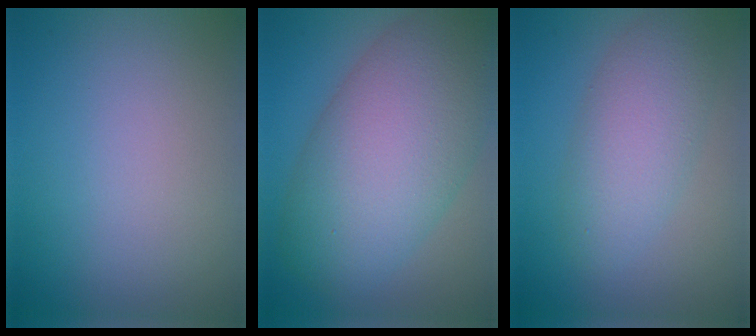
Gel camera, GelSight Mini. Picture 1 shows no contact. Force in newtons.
{"total": 11.8, "press": 11.8, "slide": 0.7}
{"total": 4.9, "press": 4.9, "slide": 0.2}